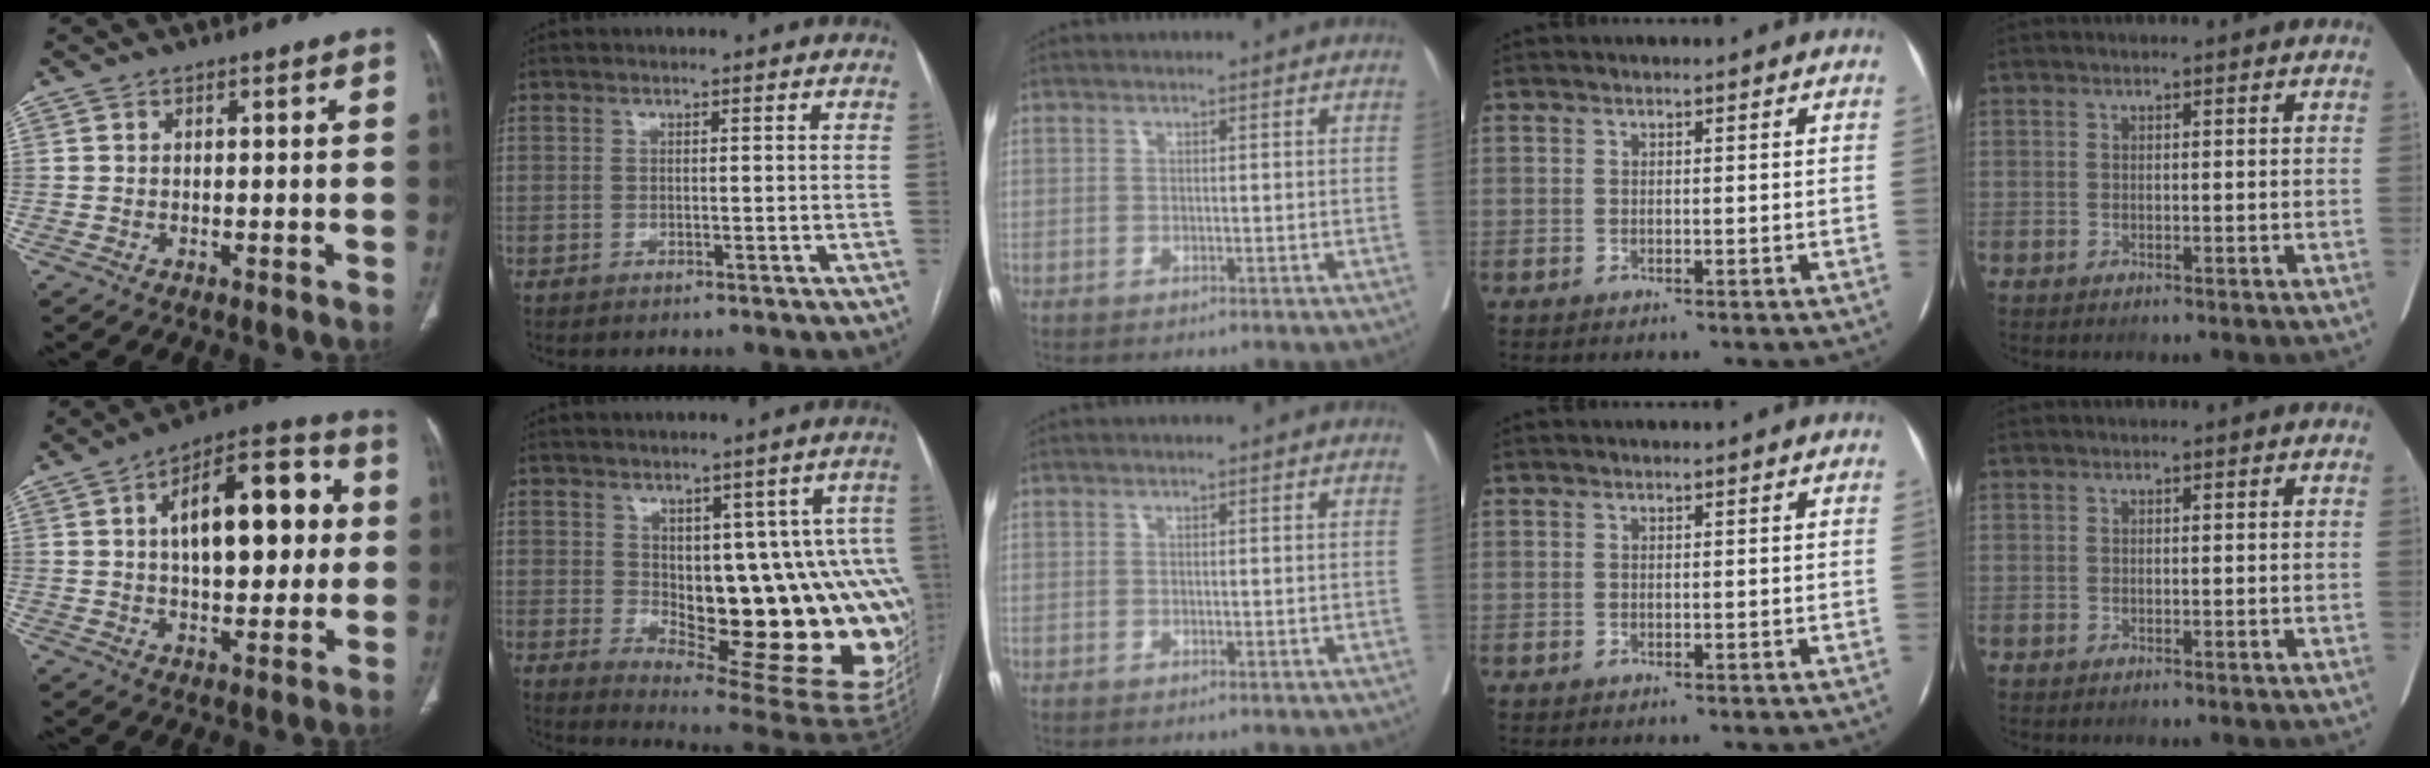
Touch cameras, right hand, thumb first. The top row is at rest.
{"thumb": {"total": 18.4, "force": [3.3, 9.0, 15.7], "torque": [-0.199, 0.024, 0.045]}, "index": {"total": 18.2, "force": [-0.3, 7.5, 16.5], "torque": [-0.135, 0.013, 0.018]}}